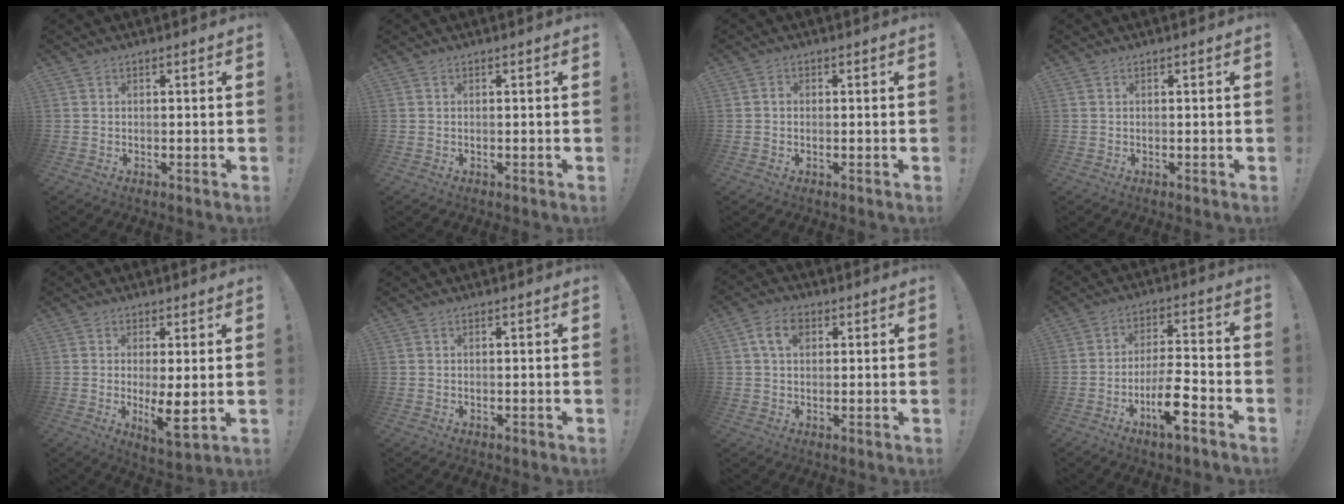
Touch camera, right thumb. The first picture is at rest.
{"total": 0.0}
{"total": 1.0, "force": [-0.5, 0.7, 0.6], "torque": [-0.012, 0.005, -0.009]}
{"total": 0.0}
{"total": 7.8, "force": [-0.3, 2.0, 7.5], "torque": [-0.103, -0.026, -0.003]}
{"total": 0.0}
{"total": 6.9, "force": [2.2, 4.6, 4.7], "torque": [-0.079, 0.010, 0.042]}
{"total": 11.5, "force": [-5.6, 3.0, 9.6], "torque": [-0.173, 0.023, -0.094]}